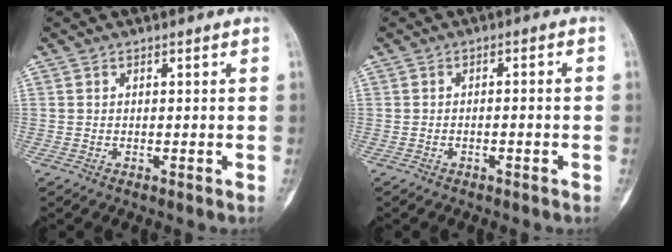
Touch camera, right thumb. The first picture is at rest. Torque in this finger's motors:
{"motor_torque": [-0.59, 0.13, 0.02, 0.05, -0.01]}